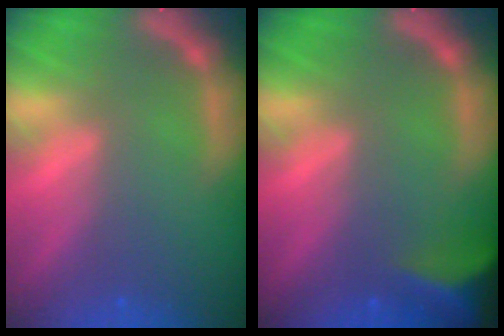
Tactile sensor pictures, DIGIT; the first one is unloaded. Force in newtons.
{"total": 7.0}